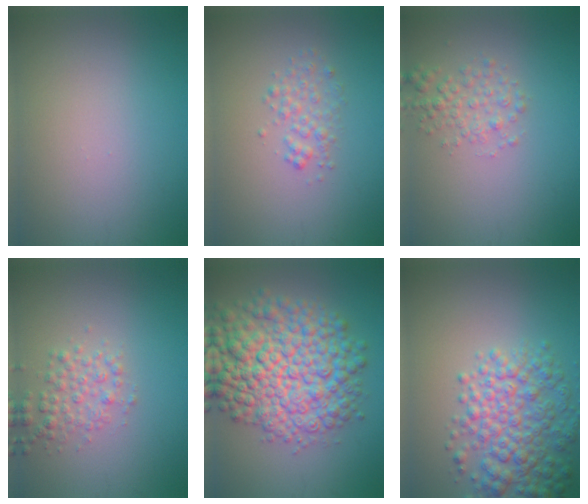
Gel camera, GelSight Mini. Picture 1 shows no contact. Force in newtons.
{"total": 1.8, "press": 1.8, "slide": 0.0}
{"total": 2.2, "press": 2.2, "slide": 0.1}
{"total": 2.4, "press": 2.4, "slide": 0.1}
{"total": 10.9, "press": 10.9, "slide": 0.2}
{"total": 6.2, "press": 6.2, "slide": 0.3}